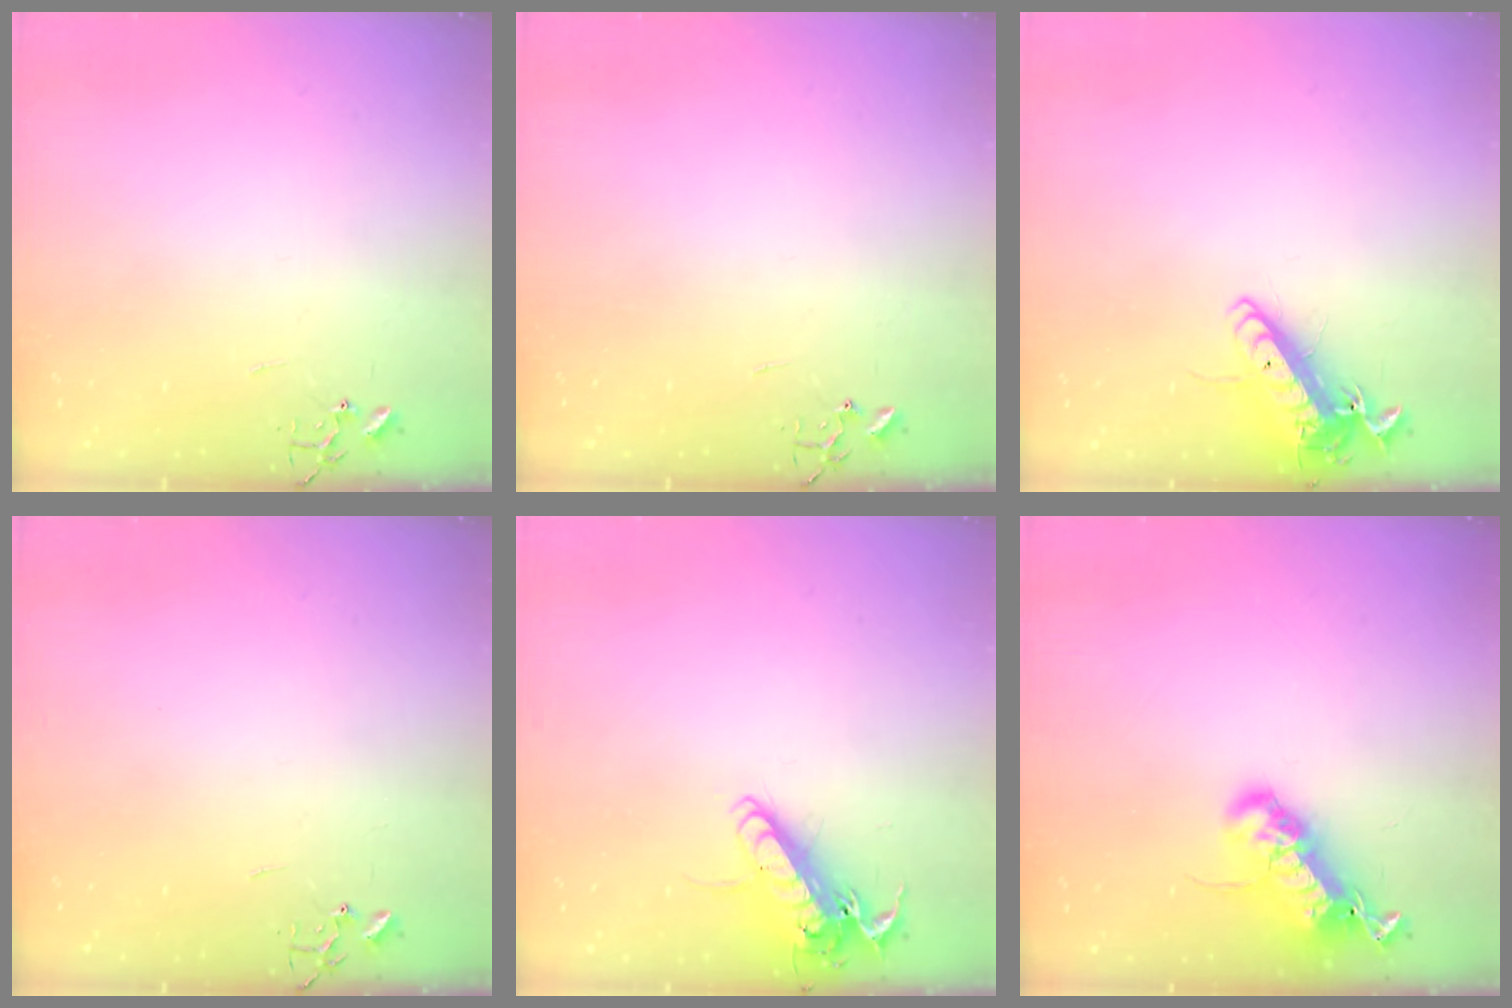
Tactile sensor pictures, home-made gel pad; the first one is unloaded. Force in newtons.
{"total": 0.0}
{"total": 14.0, "press": 13.9, "slide": 2.0}
{"total": 0.0}
{"total": 15.0, "press": 14.7, "slide": 2.5}
{"total": 21.0, "press": 21.0, "slide": 0.4}